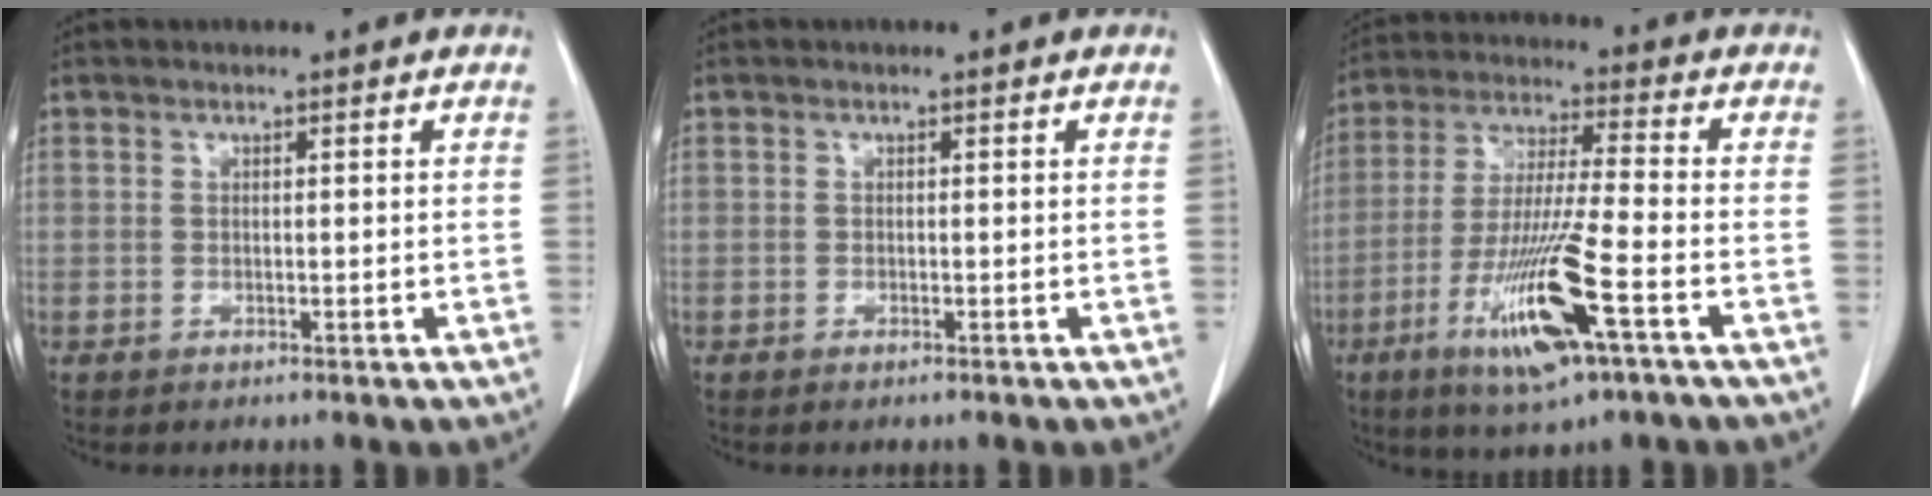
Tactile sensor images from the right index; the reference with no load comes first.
{"total": 0.0}
{"total": 14.4, "force": [-6.2, 0.6, 12.9], "torque": [-0.258, -0.027, -0.110]}